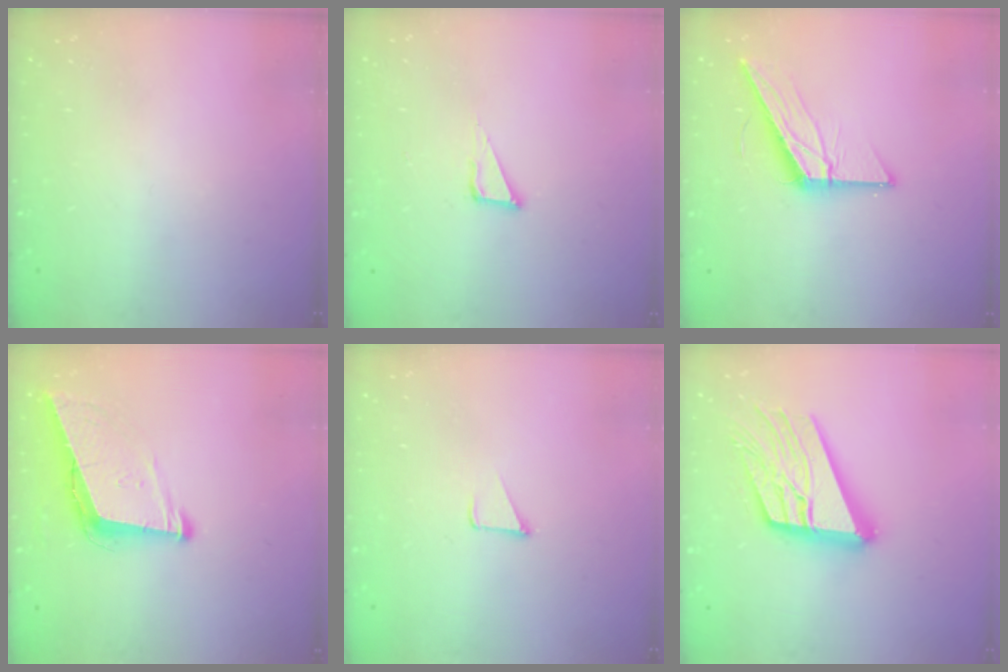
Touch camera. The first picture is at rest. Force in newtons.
{"total": 4.8, "press": 4.8, "slide": 0.4}
{"total": 13.8, "press": 13.8, "slide": 0.4}
{"total": 9.0, "press": 8.6, "slide": 2.6}
{"total": 1.8, "press": 1.7, "slide": 0.1}
{"total": 19.8, "press": 19.7, "slide": 2.3}